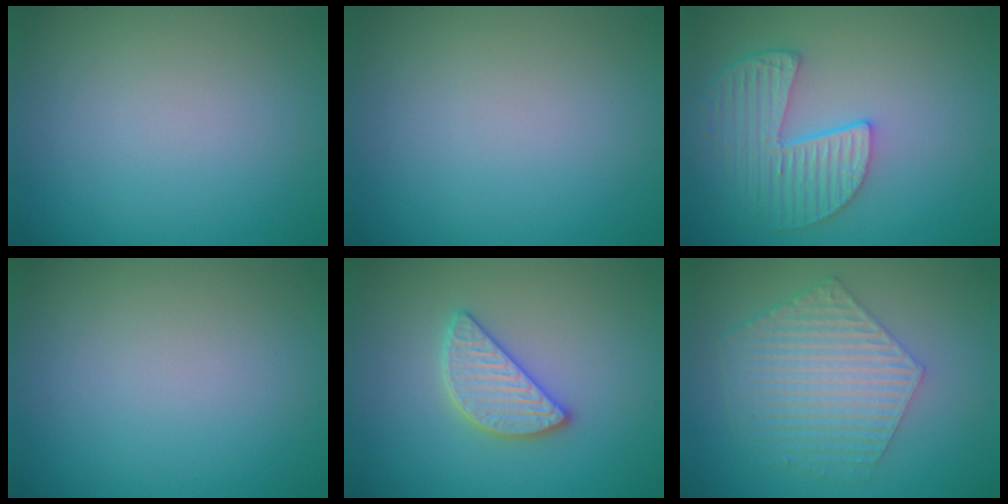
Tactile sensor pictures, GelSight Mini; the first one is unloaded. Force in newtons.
{"total": 0.0}
{"total": 5.4, "press": 4.3, "slide": 3.2}
{"total": 0.0}
{"total": 3.0, "press": 3.0, "slide": 0.2}
{"total": 5.9, "press": 4.3, "slide": 4.0}